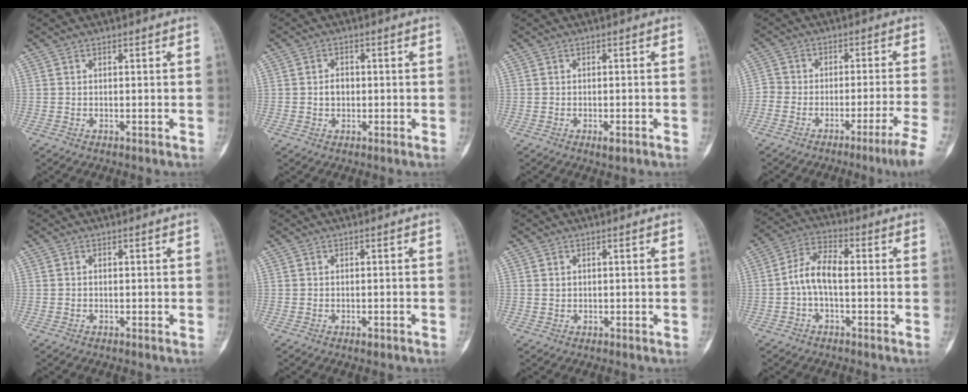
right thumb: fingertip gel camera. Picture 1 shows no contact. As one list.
[{"total": 2.4, "force": [-0.2, 1.8, 1.5], "torque": [-0.022, 0.010, -0.006]}, {"total": 1.8, "force": [-1.0, 0.6, 1.4], "torque": [-0.024, 0.000, -0.015]}, {"total": 7.7, "force": [-5.5, 0.1, 5.4], "torque": [-0.091, 0.036, -0.094]}, {"total": 0.0}, {"total": 0.9, "force": [-0.6, 0.3, 0.6], "torque": [-0.012, 0.002, -0.008]}, {"total": 0.9, "force": [0.2, 0.8, 0.3], "torque": [0.000, 0.002, 0.004]}, {"total": 7.2, "force": [-0.9, 3.5, 6.3], "torque": [-0.123, 0.027, -0.027]}]